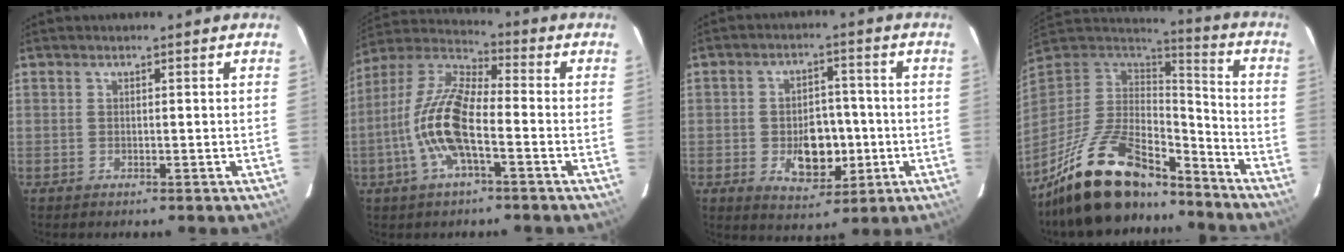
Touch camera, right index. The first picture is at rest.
{"total": 13.8, "force": [-3.9, 4.6, 12.4], "torque": [-0.260, 0.003, -0.083]}
{"total": 9.1, "force": [-2.2, 6.2, 6.4], "torque": [-0.113, 0.005, -0.016]}
{"total": 23.3, "force": [-17.6, 8.7, 12.6], "torque": [-0.252, -0.012, -0.291]}